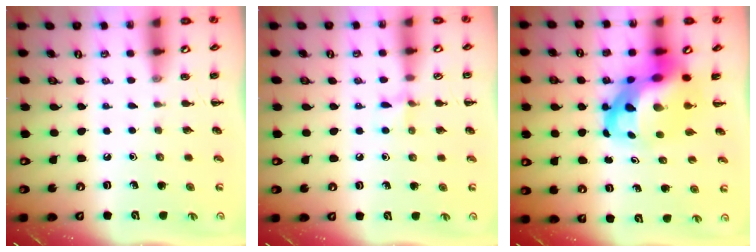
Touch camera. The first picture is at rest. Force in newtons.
{"total": 6.0, "press": 5.7, "slide": 1.8}
{"total": 11.8, "press": 11.3, "slide": 3.2}